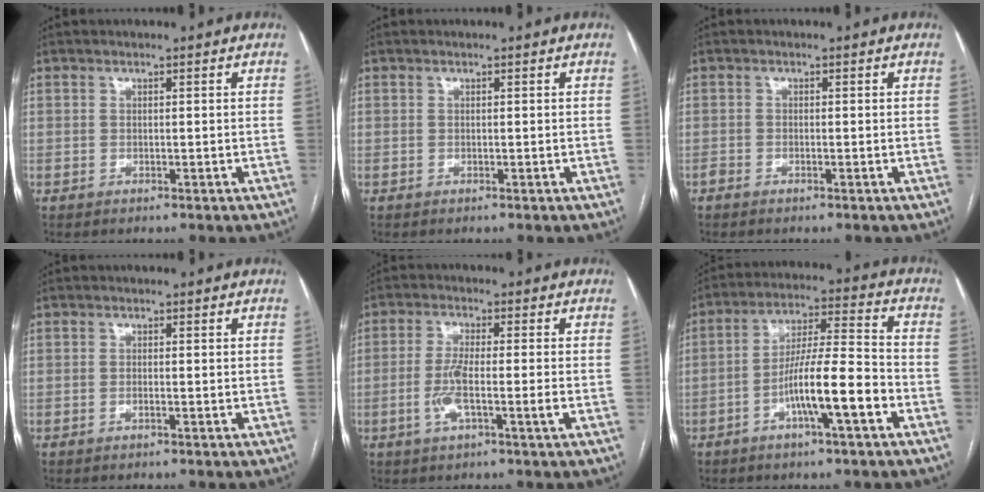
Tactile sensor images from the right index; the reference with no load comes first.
{"total": 0.0}
{"total": 0.7, "force": [-0.5, 0.2, 0.4], "torque": [-0.010, 0.000, -0.008]}
{"total": 0.7, "force": [-0.3, 0.0, 0.6], "torque": [-0.014, 0.000, -0.004]}
{"total": 5.4, "force": [-1.6, 0.3, 5.2], "torque": [-0.108, -0.001, -0.029]}
{"total": 11.3, "force": [-4.6, 0.8, 10.3], "torque": [-0.181, 0.011, -0.080]}